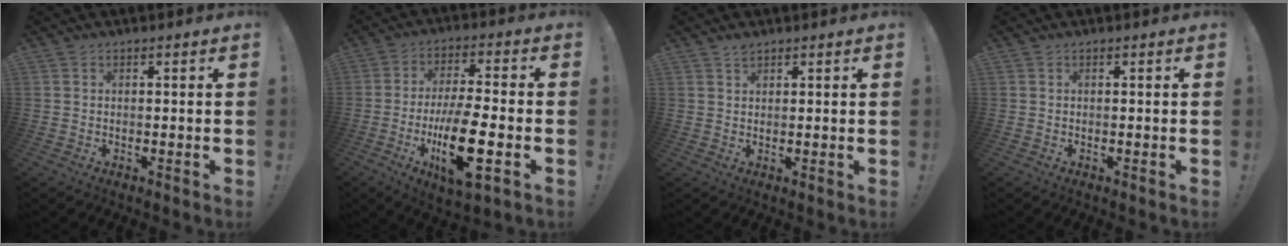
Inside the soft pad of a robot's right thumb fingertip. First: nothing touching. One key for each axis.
{"total": 16.4, "fx": -5.2, "fy": 5.1, "fz": 14.7, "tx": -0.275, "ty": 0.008, "tz": -0.081}
{"total": 1.8, "fx": 1.5, "fy": 0.7, "fz": 0.7, "tx": -0.001, "ty": -0.009, "tz": 0.026}
{"total": 0.0}